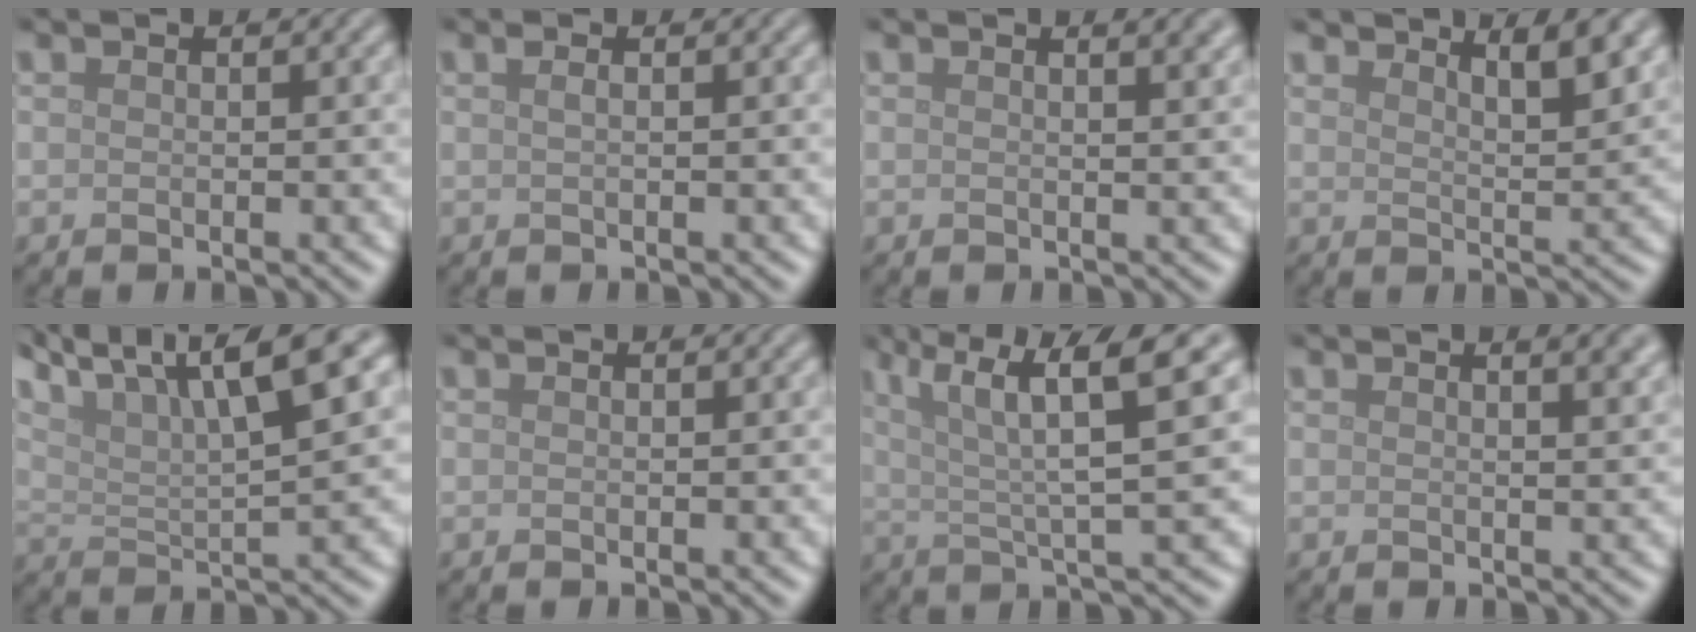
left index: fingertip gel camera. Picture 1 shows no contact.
{"total": 1.0, "force": [0.4, 0.4, 0.8], "torque": [-0.012, -0.001, 0.001]}
{"total": 2.4, "force": [1.4, 0.9, 1.7], "torque": [-0.004, 0.005, 0.012]}
{"total": 4.6, "force": [3.8, 1.1, 2.2], "torque": [-0.027, 0.003, 0.050]}
{"total": 10.5, "force": [6.8, 2.8, 7.5], "torque": [-0.131, 0.021, 0.112]}
{"total": 0.0}
{"total": 8.0, "force": [3.5, 1.4, 7.0], "torque": [-0.119, 0.015, 0.063]}
{"total": 3.4, "force": [1.9, 1.4, 2.5], "torque": [-0.008, 0.012, 0.011]}